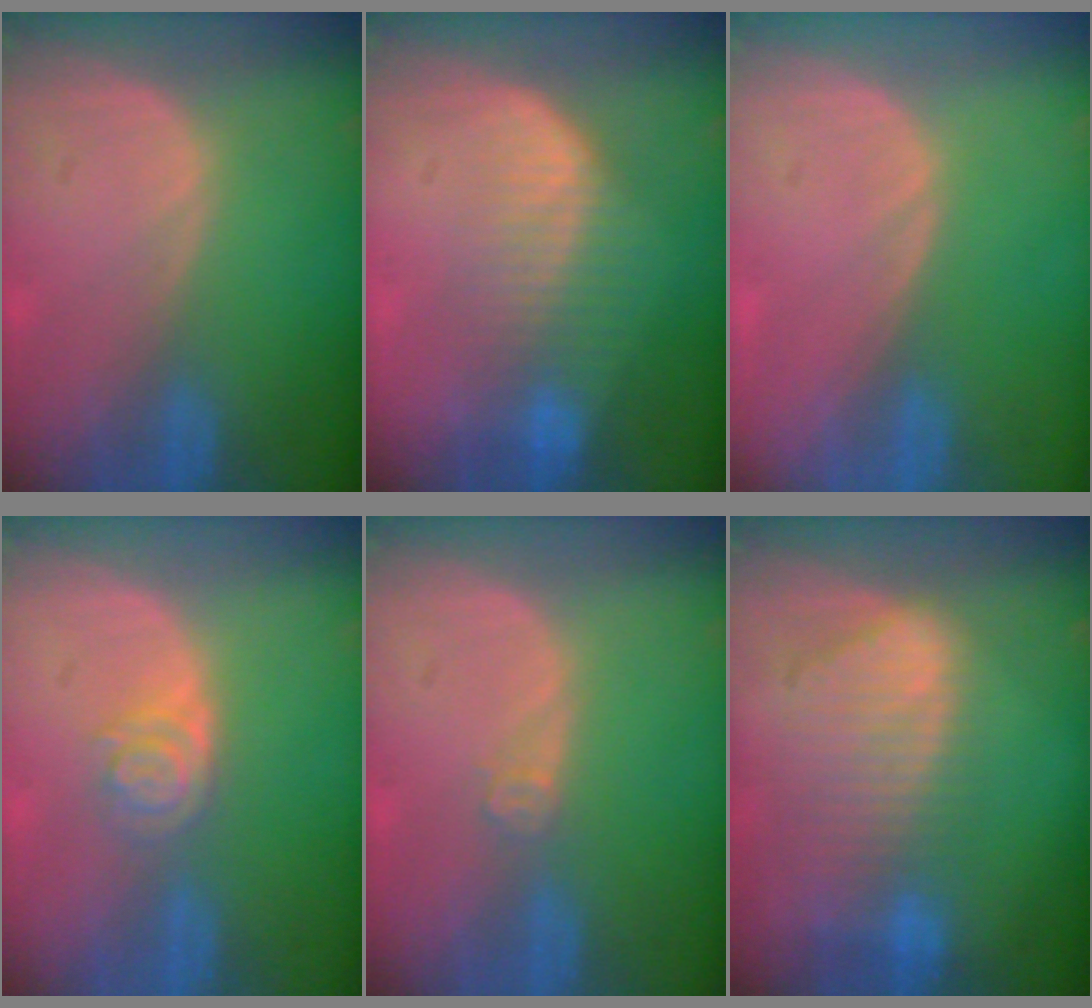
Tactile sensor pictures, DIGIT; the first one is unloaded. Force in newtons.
{"total": 7.5, "press": 6.7, "slide": 3.4}
{"total": 0.0}
{"total": 4.1, "press": 3.6, "slide": 1.9}
{"total": 1.7, "press": 1.4, "slide": 1.0}
{"total": 9.5, "press": 8.2, "slide": 4.8}